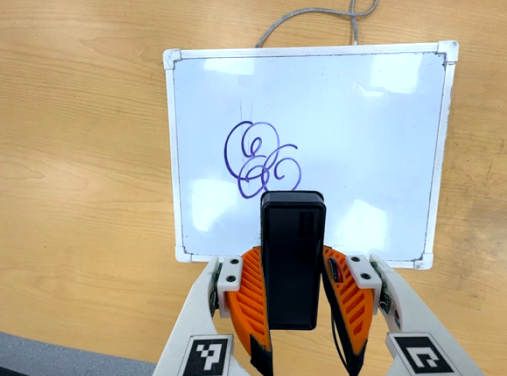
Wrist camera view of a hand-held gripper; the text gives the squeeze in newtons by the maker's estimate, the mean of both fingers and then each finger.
{"total": 3.5, "left": 2.0, "right": 5.1}